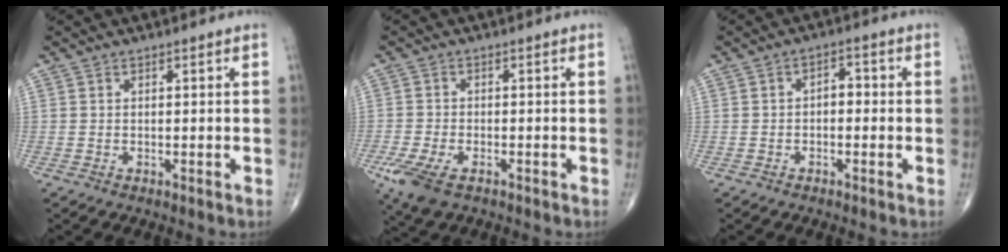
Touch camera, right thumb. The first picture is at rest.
{"total": 7.1, "force": [-3.8, 3.3, 4.9], "torque": [-0.109, -0.003, -0.069]}
{"total": 3.0, "force": [-0.4, 1.9, 2.3], "torque": [-0.021, 0.014, -0.014]}